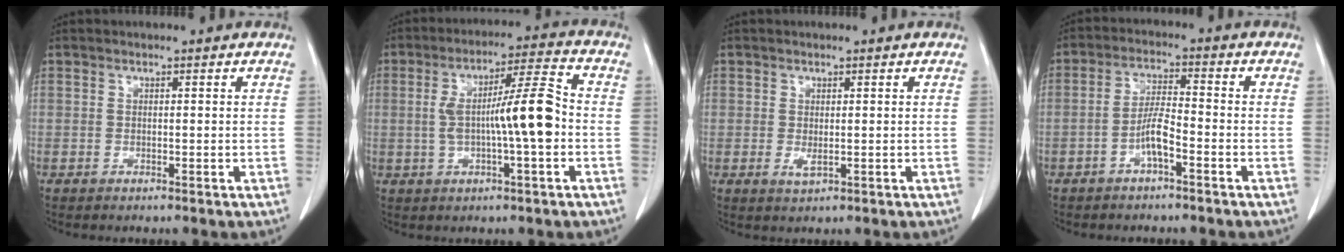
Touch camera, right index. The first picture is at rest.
{"total": 10.6, "force": [-0.9, 0.8, 10.5], "torque": [-0.179, 0.021, -0.019]}
{"total": 1.3, "force": [-0.1, 0.6, 1.1], "torque": [-0.020, -0.005, 0.003]}
{"total": 4.5, "force": [-2.2, 0.5, 3.9], "torque": [-0.079, 0.008, -0.041]}